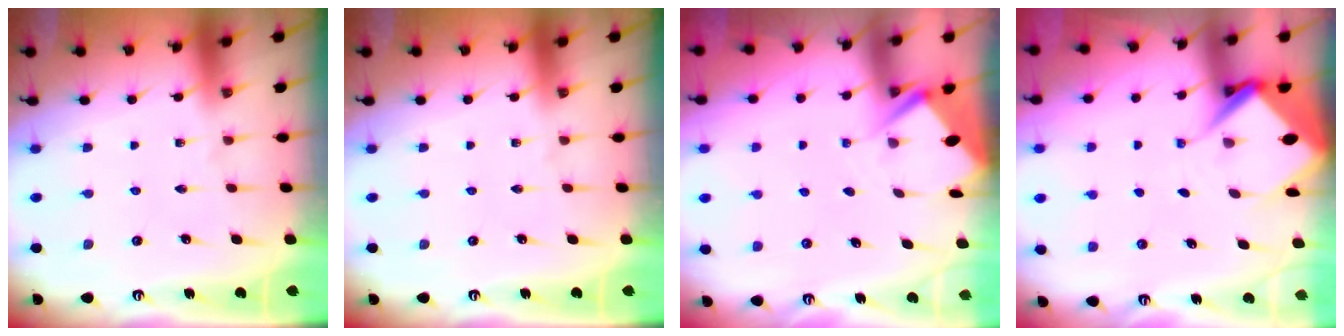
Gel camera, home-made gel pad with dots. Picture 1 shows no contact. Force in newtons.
{"total": 0.0}
{"total": 2.8, "press": 2.8, "slide": 0.4}
{"total": 6.1, "press": 6.1, "slide": 0.5}